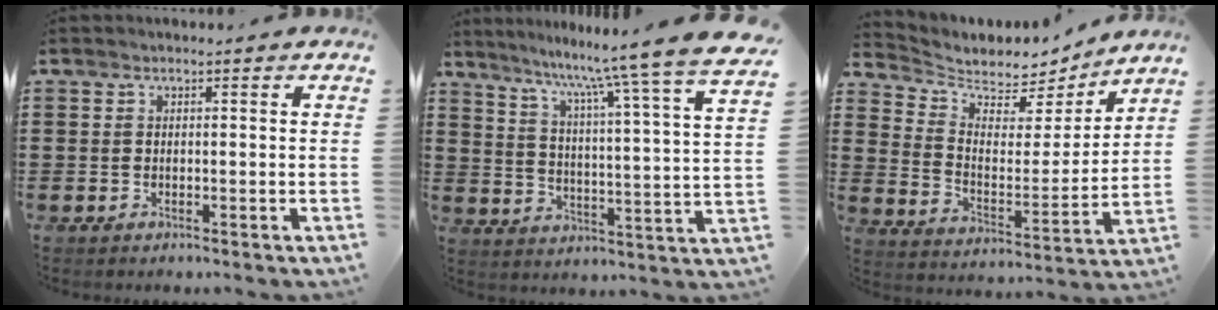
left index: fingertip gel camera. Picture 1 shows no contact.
{"total": 9.1, "force": [7.8, -2.1, 4.1], "torque": [-0.095, -0.072, 0.116]}
{"total": 5.0, "force": [4.4, 2.3, 0.3], "torque": [-0.042, -0.037, 0.074]}